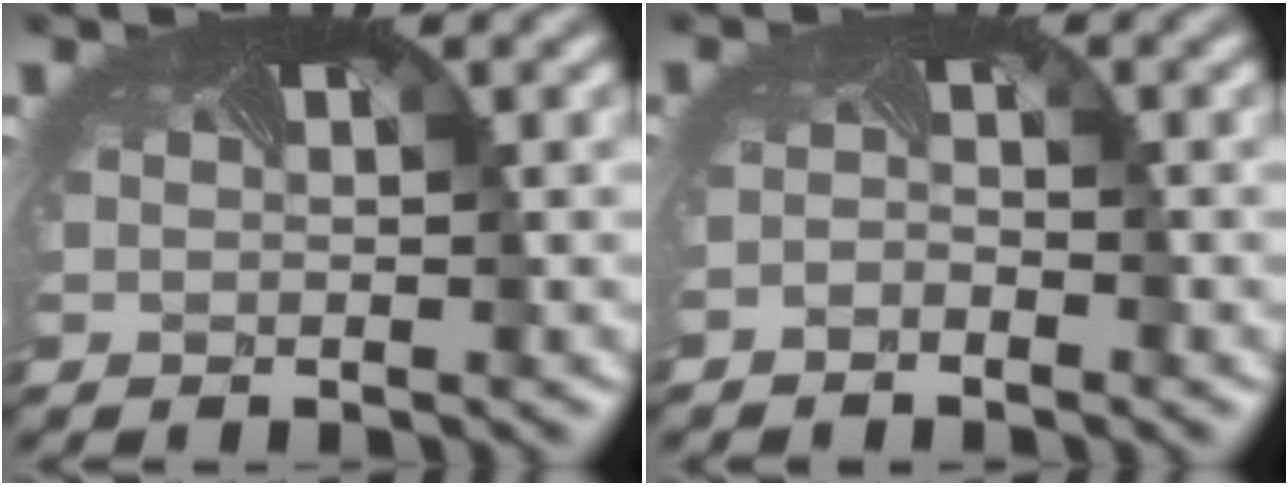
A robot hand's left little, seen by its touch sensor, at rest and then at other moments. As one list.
[{"total": 1.1, "force": [-1.1, -0.1, -0.1], "torque": [-0.008, -0.006, -0.020]}]